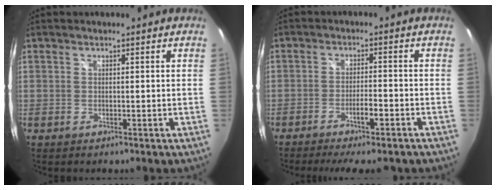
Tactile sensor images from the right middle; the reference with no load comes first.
{"total": 8.8, "force": [-6.9, 1.3, 5.3], "torque": [-0.109, -0.016, -0.106]}